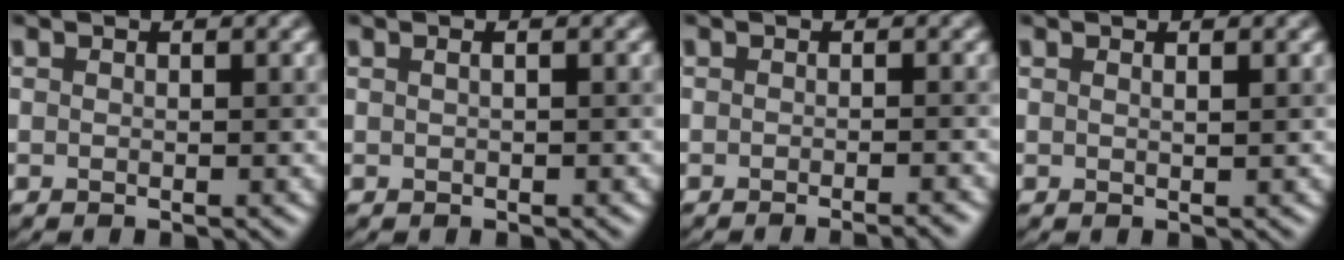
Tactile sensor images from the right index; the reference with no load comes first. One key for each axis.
{"total": 0.5, "fx": 0.4, "fy": 0.3, "fz": 0.2, "tx": -0.005, "ty": -0.001, "tz": 0.000}
{"total": 2.1, "fx": -1.3, "fy": 0.8, "fz": 1.5, "tx": 0.005, "ty": -0.004, "tz": -0.019}
{"total": 0.6, "fx": 0.5, "fy": 0.3, "fz": 0.3, "tx": 0.003, "ty": 0.000, "tz": 0.002}